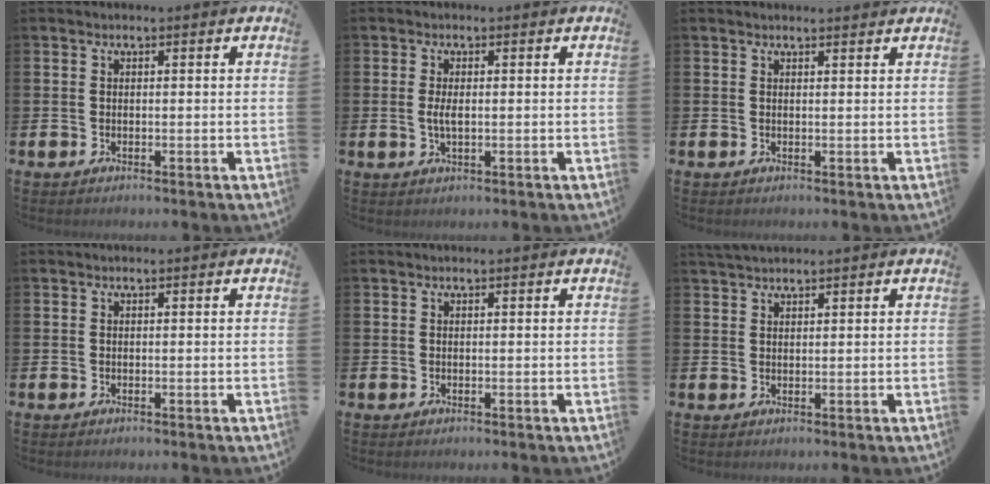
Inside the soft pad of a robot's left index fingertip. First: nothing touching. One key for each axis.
{"total": 2.3, "fx": 0.1, "fy": 0.9, "fz": 2.1, "tx": -0.035, "ty": 0.000, "tz": -0.002}
{"total": 0.9, "fx": 0.9, "fy": 0.0, "fz": 0.2, "tx": 0.008, "ty": -0.005, "tz": 0.014}
{"total": 0.0}
{"total": 0.0}
{"total": 2.2, "fx": 2.1, "fy": 0.4, "fz": 0.5, "tx": -0.010, "ty": -0.001, "tz": 0.038}